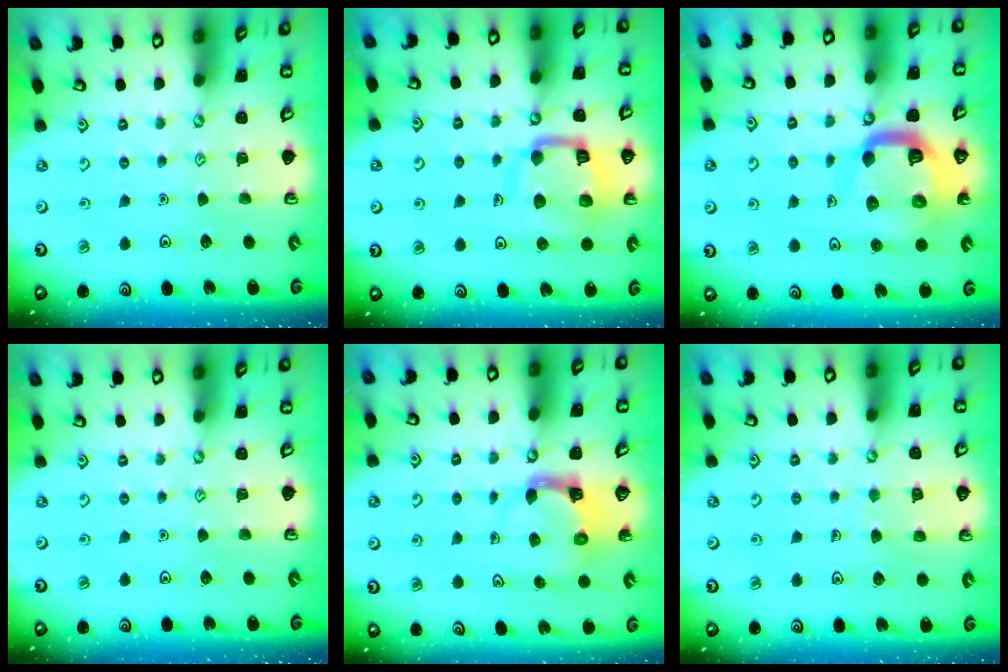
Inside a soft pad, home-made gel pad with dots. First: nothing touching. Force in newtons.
{"total": 11.9, "press": 11.8, "slide": 1.2}
{"total": 13.6, "press": 13.5, "slide": 1.6}
{"total": 0.0}
{"total": 4.0, "press": 3.9, "slide": 0.4}
{"total": 4.8, "press": 4.8, "slide": 0.4}